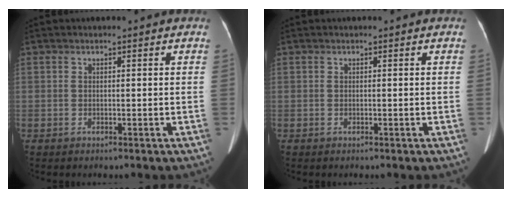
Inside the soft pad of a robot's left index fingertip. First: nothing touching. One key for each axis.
{"total": 0.0}